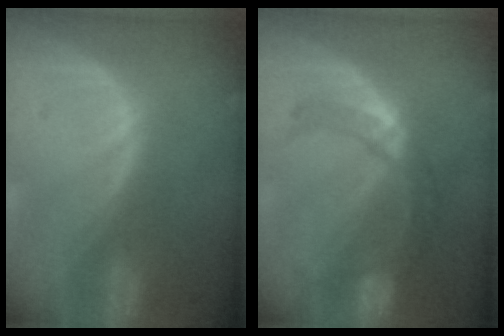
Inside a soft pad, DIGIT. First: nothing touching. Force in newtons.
{"total": 7.0, "press": 6.9, "slide": 1.1}